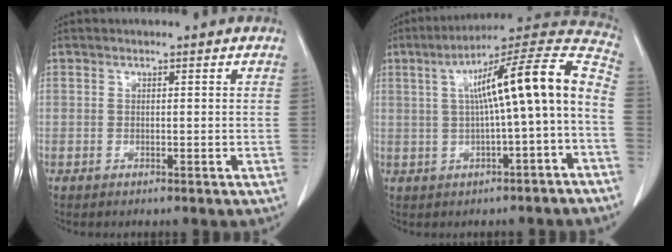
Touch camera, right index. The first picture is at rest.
{"total": 15.1, "force": [-0.4, 0.9, 15.1], "torque": [-0.219, 0.048, -0.003]}